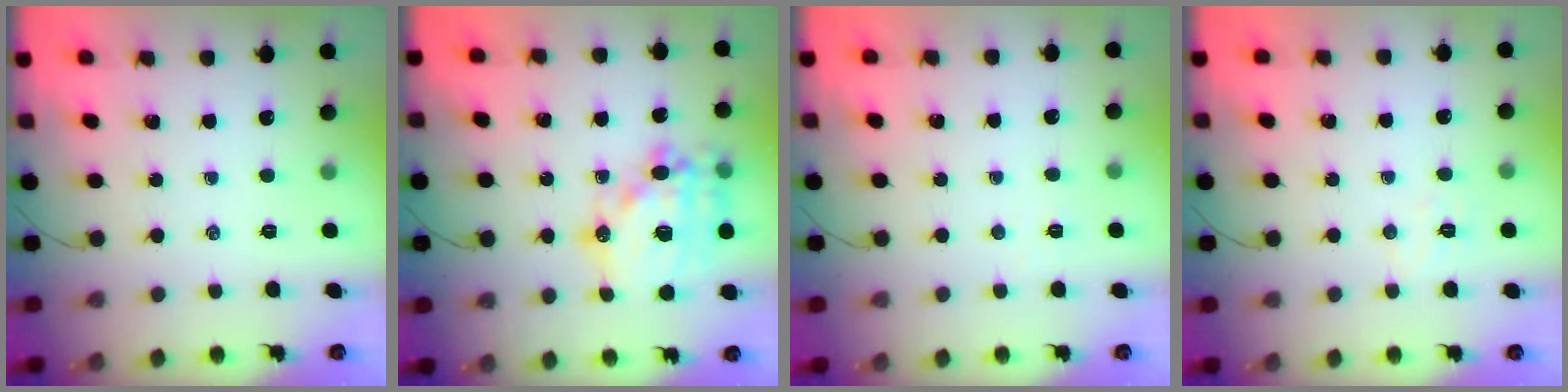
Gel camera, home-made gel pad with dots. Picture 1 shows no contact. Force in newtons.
{"total": 19.3, "press": 18.9, "slide": 4.1}
{"total": 1.9, "press": 1.8, "slide": 0.6}
{"total": 4.0, "press": 3.9, "slide": 0.9}